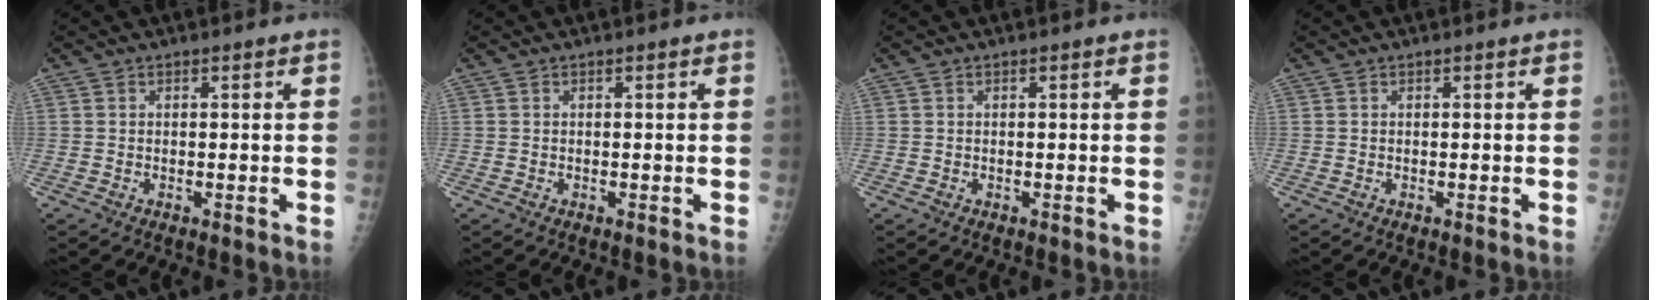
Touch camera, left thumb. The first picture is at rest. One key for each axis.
{"total": 0.0}
{"total": 0.0}
{"total": 0.0}